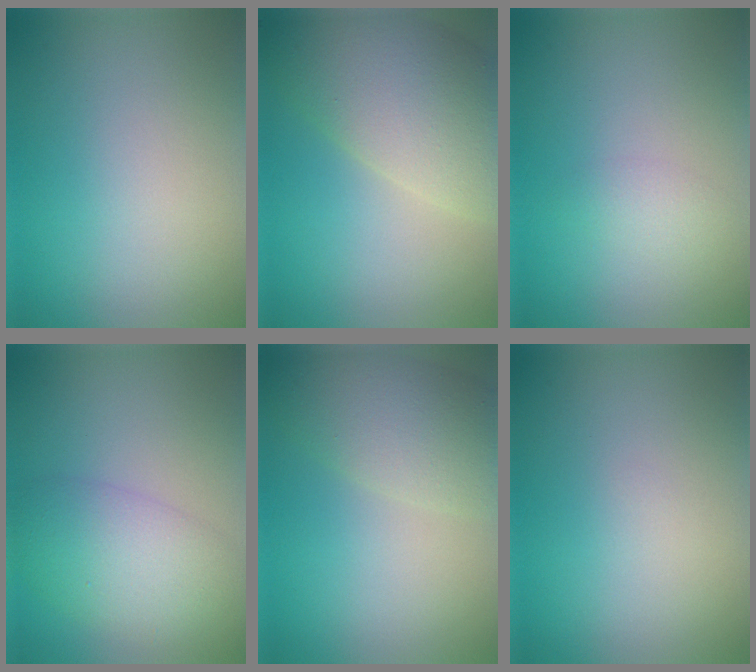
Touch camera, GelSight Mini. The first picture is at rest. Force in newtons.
{"total": 9.6, "press": 9.5, "slide": 0.7}
{"total": 1.2, "press": 1.2, "slide": 0.1}
{"total": 5.1, "press": 5.1, "slide": 0.1}
{"total": 5.6, "press": 5.6, "slide": 0.5}
{"total": 0.0}